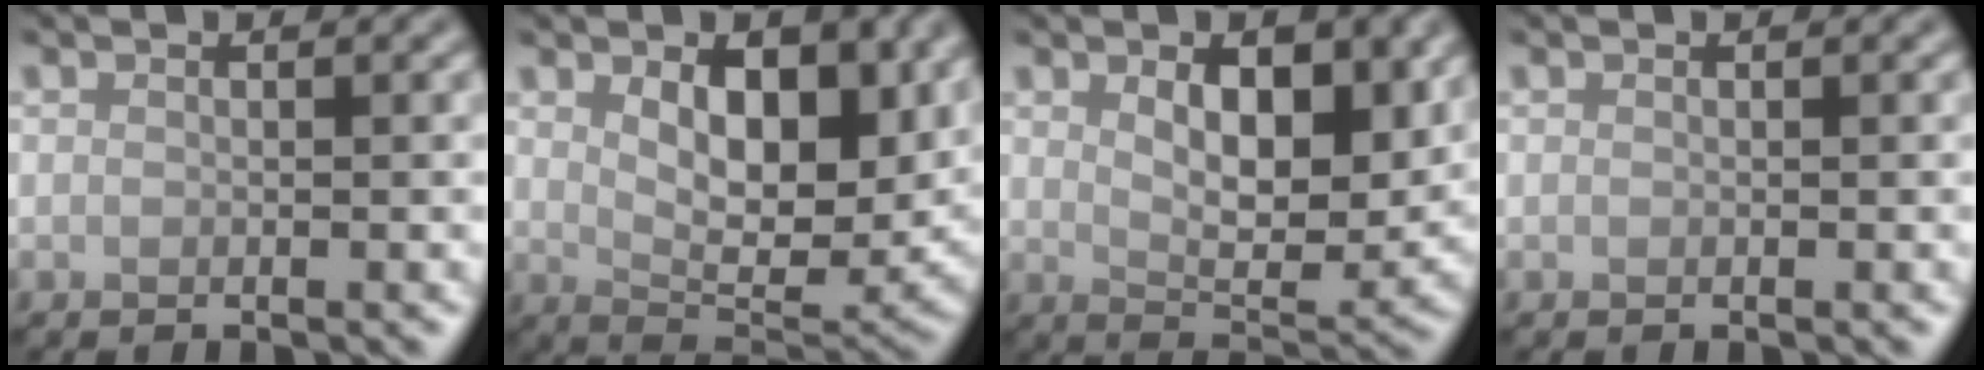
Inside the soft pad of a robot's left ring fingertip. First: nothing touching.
{"total": 8.2, "force": [2.4, 4.5, 6.4], "torque": [-0.105, -0.020, 0.041]}
{"total": 6.5, "force": [1.9, 3.3, 5.2], "torque": [-0.082, -0.013, 0.037]}
{"total": 0.0}